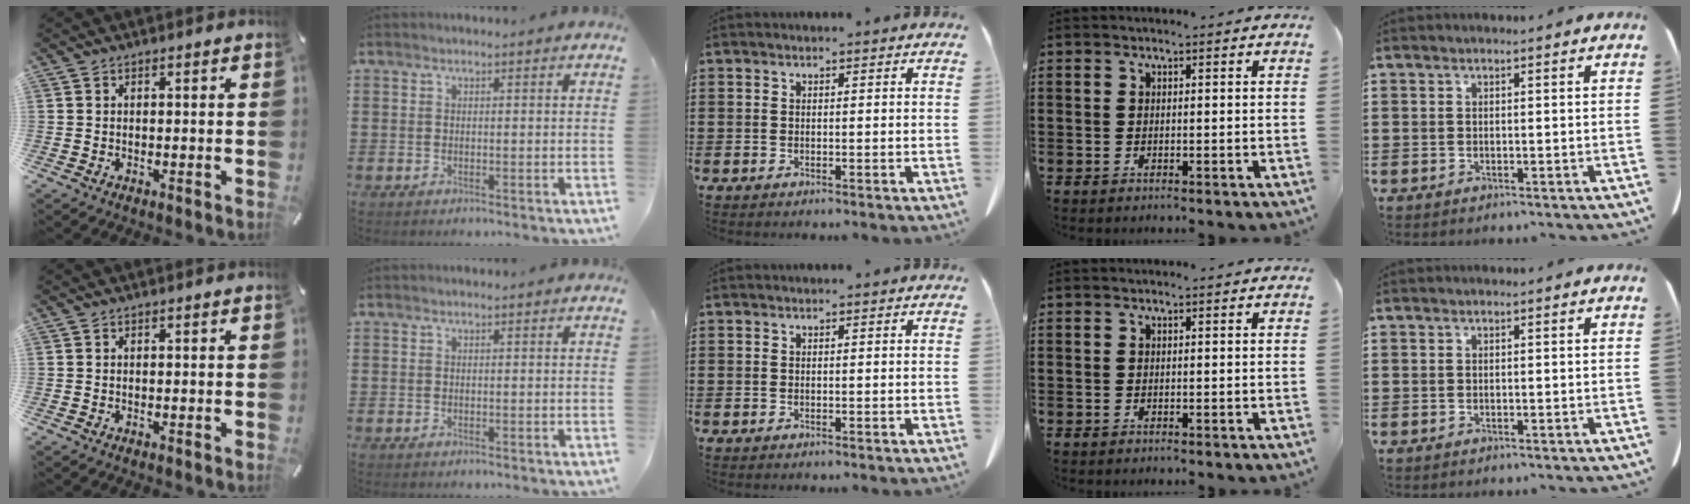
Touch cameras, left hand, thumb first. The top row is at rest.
{}